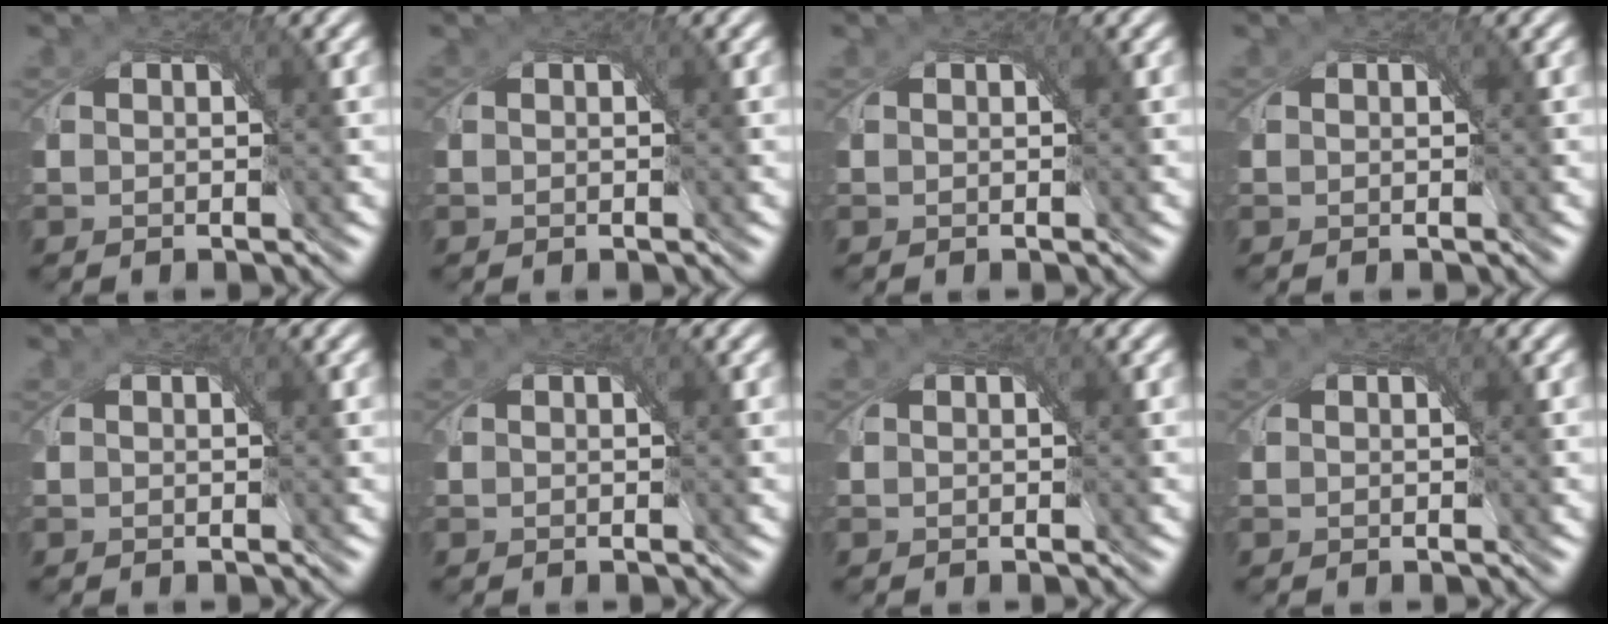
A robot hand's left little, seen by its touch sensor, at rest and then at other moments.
{"total": 0.0}
{"total": 0.0}
{"total": 0.0}
{"total": 0.0}
{"total": 0.0}
{"total": 0.0}
{"total": 0.0}